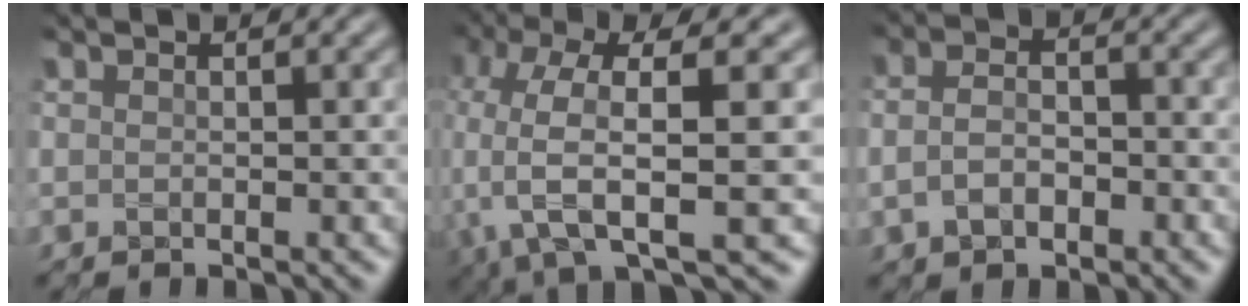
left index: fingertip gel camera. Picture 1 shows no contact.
{"total": 10.3, "force": [-1.4, 3.8, 9.5], "torque": [-0.193, -0.005, -0.026]}
{"total": 3.2, "force": [-0.9, 2.0, 2.4], "torque": [-0.053, -0.002, -0.022]}